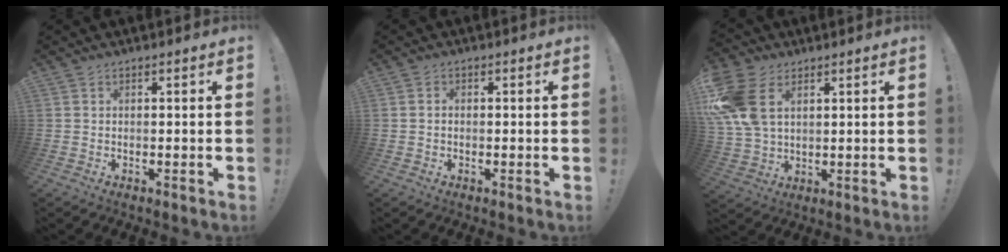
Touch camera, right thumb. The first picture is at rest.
{"total": 1.1, "force": [-0.5, 0.7, 0.6], "torque": [-0.017, 0.005, -0.008]}
{"total": 14.6, "force": [4.9, 9.8, 9.7], "torque": [-0.191, -0.014, 0.094]}